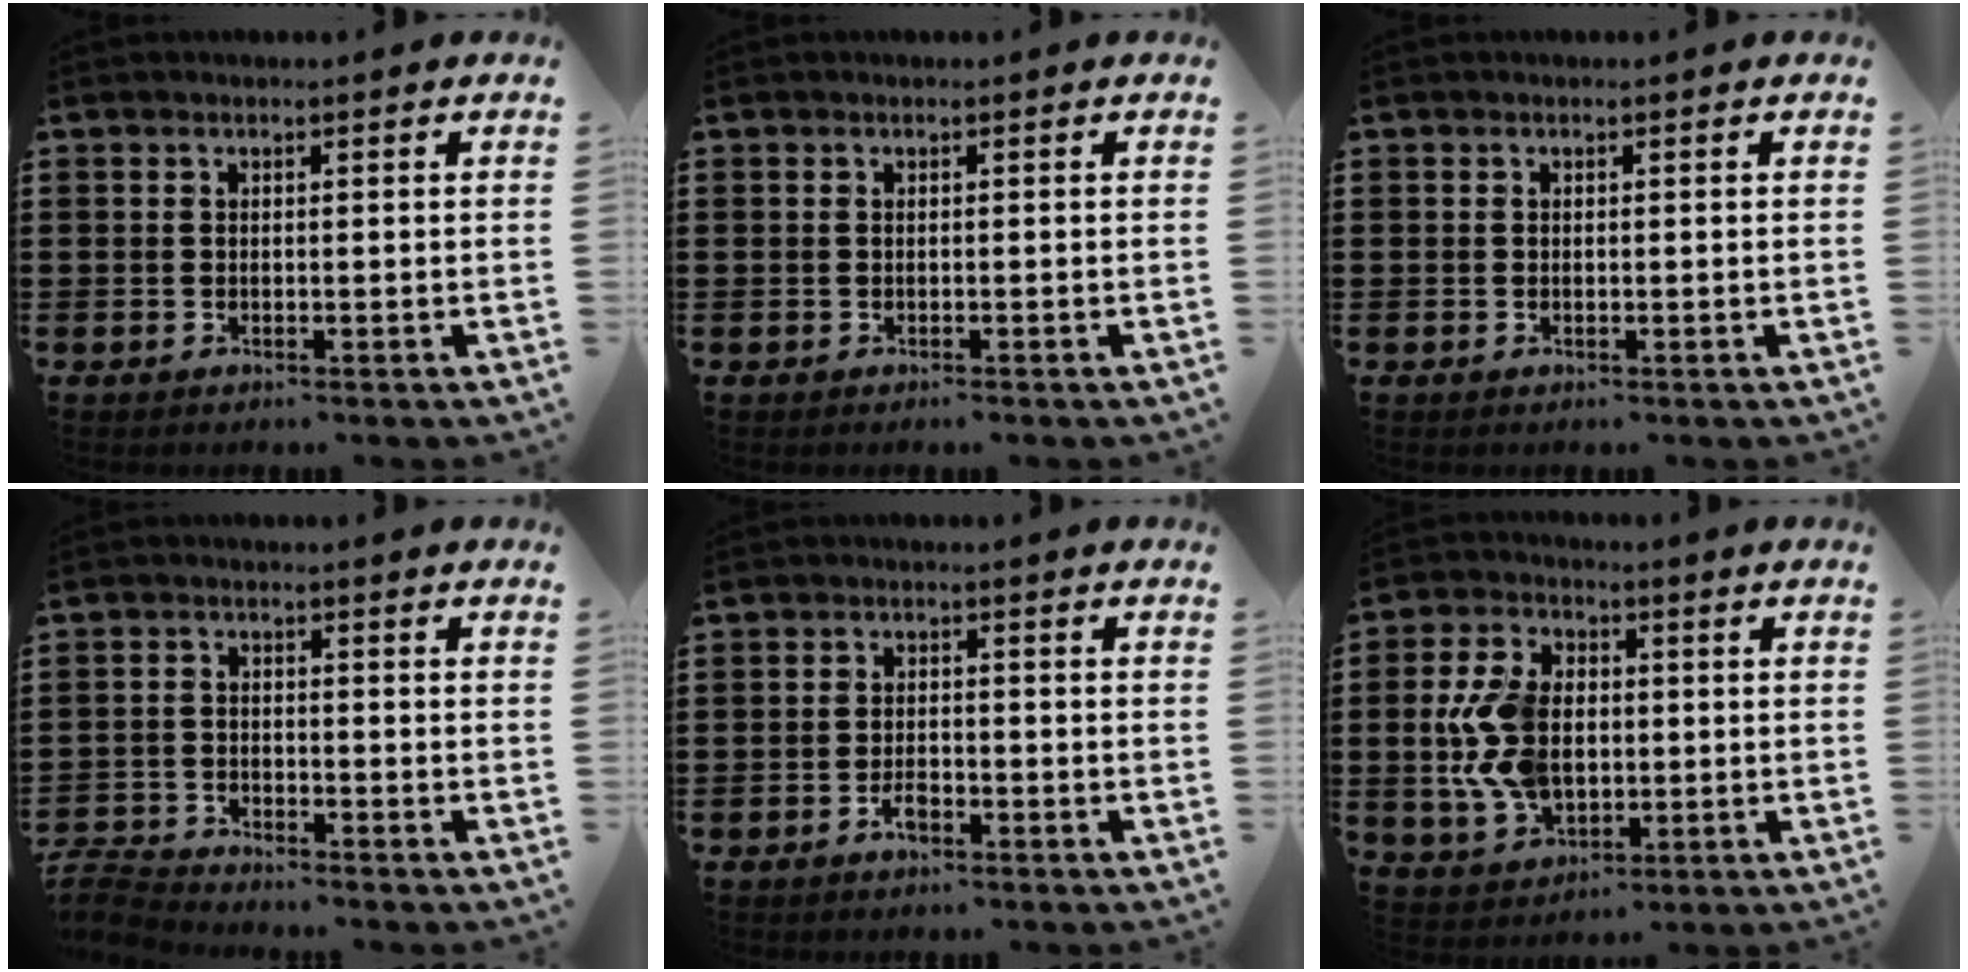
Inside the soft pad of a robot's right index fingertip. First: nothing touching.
{"total": 0.0}
{"total": 0.0}
{"total": 3.7, "force": [-3.6, 0.3, 0.1], "torque": [-0.021, -0.005, -0.082]}
{"total": 2.6, "force": [-1.5, 1.2, 1.8], "torque": [-0.034, 0.003, -0.027]}
{"total": 10.7, "force": [-0.3, 7.1, 8.0], "torque": [-0.198, 0.009, -0.010]}